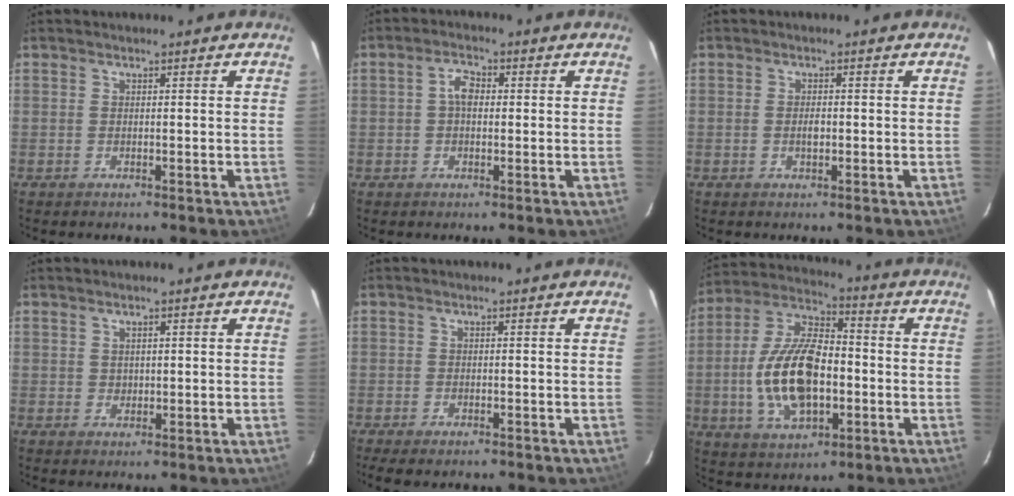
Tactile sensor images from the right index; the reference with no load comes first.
{"total": 3.3, "force": [0.2, 2.1, 2.5], "torque": [-0.047, 0.012, 0.003]}
{"total": 1.9, "force": [-0.3, 1.0, 1.6], "torque": [-0.029, 0.001, -0.005]}
{"total": 1.4, "force": [0.4, 1.2, 0.4], "torque": [-0.003, 0.004, 0.009]}
{"total": 4.2, "force": [-3.3, 1.3, 2.2], "torque": [-0.055, -0.019, -0.055]}
{"total": 17.4, "force": [-3.0, 9.1, 14.5], "torque": [-0.295, 0.009, -0.049]}